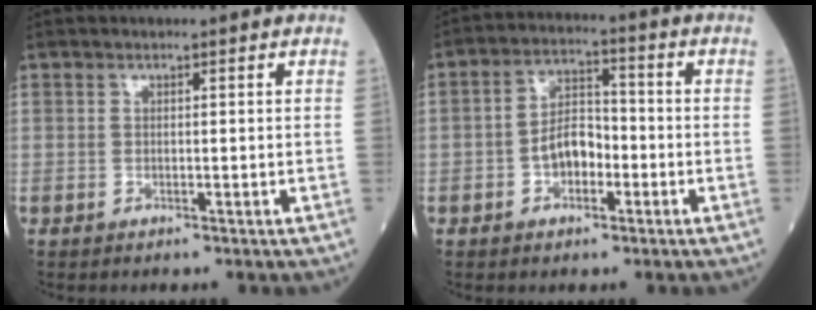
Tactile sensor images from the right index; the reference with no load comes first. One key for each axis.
{"total": 6.1, "fx": -1.8, "fy": 3.5, "fz": 4.6, "tx": -0.090, "ty": 0.020, "tz": -0.035}